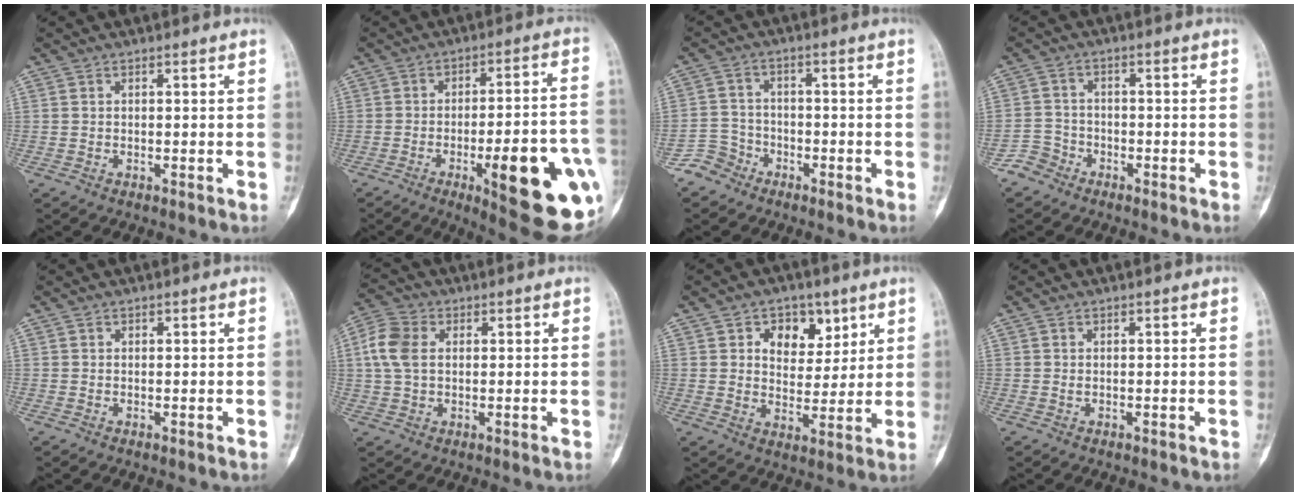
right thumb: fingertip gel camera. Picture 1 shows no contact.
{"total": 22.2, "force": [-7.3, 5.6, 20.2], "torque": [-0.218, 0.014, -0.083]}
{"total": 4.5, "force": [-3.3, 3.0, -0.4], "torque": [0.027, 0.026, -0.073]}
{"total": 3.6, "force": [-2.6, 2.4, -0.2], "torque": [0.014, 0.018, -0.059]}
{"total": 0.0}
{"total": 7.7, "force": [1.4, 5.3, 5.4], "torque": [-0.120, 0.014, 0.025]}
{"total": 8.4, "force": [4.0, 6.1, 4.3], "torque": [-0.026, -0.017, 0.060]}
{"total": 0.0}